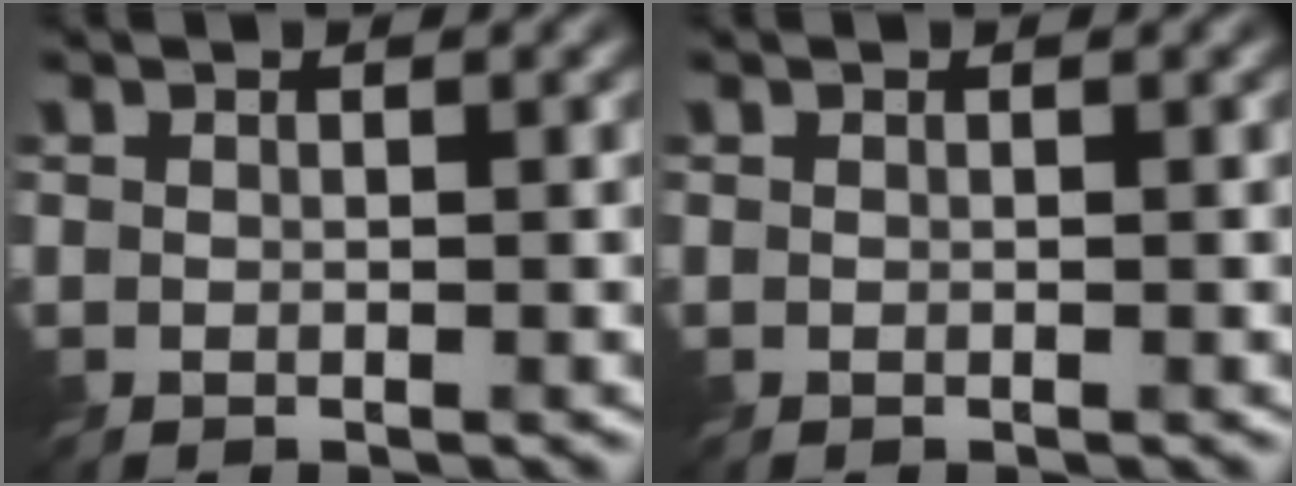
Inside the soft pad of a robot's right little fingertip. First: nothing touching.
{"total": 0.0}